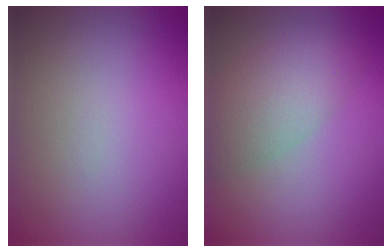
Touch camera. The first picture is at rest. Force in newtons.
{"total": 4.7, "press": 4.7, "slide": 0.1}